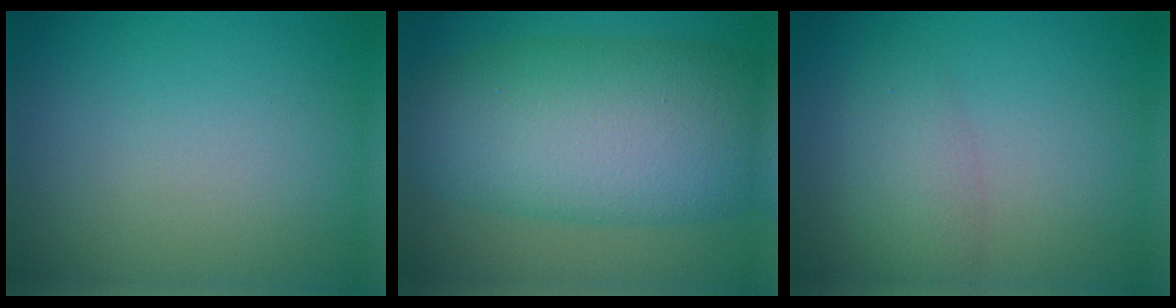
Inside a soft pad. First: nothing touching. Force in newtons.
{"total": 12.8, "press": 12.8, "slide": 0.2}
{"total": 3.0, "press": 3.0, "slide": 0.0}